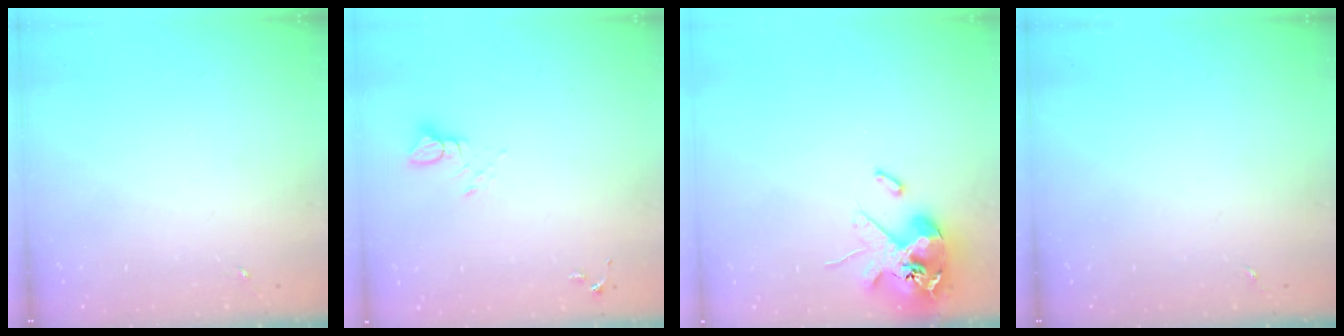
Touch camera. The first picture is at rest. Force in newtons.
{"total": 4.0, "press": 4.0, "slide": 0.3}
{"total": 14.1, "press": 13.9, "slide": 2.5}
{"total": 0.0}